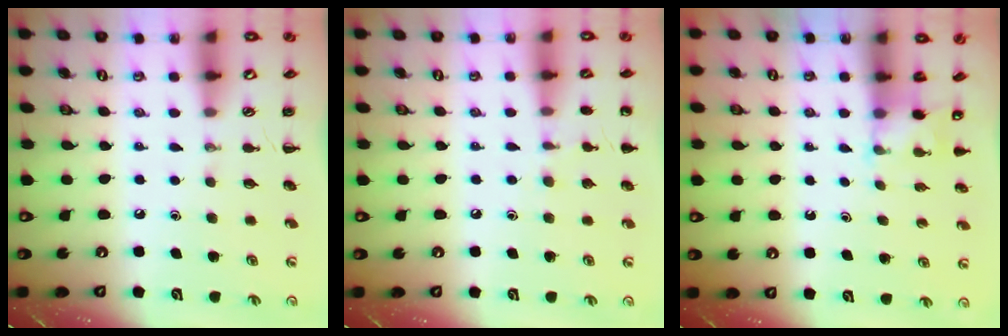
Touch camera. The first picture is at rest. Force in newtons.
{"total": 6.0, "press": 5.8, "slide": 1.7}
{"total": 3.6, "press": 3.5, "slide": 0.9}